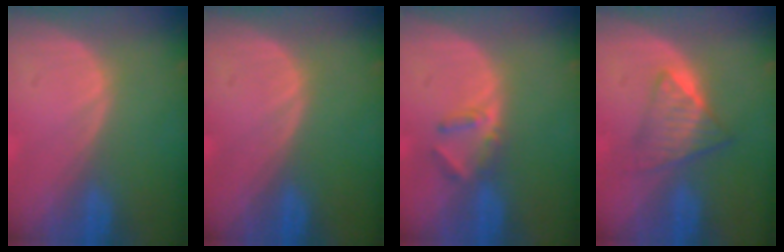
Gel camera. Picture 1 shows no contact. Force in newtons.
{"total": 0.0}
{"total": 3.2, "press": 3.0, "slide": 1.0}
{"total": 6.0, "press": 5.1, "slide": 3.1}